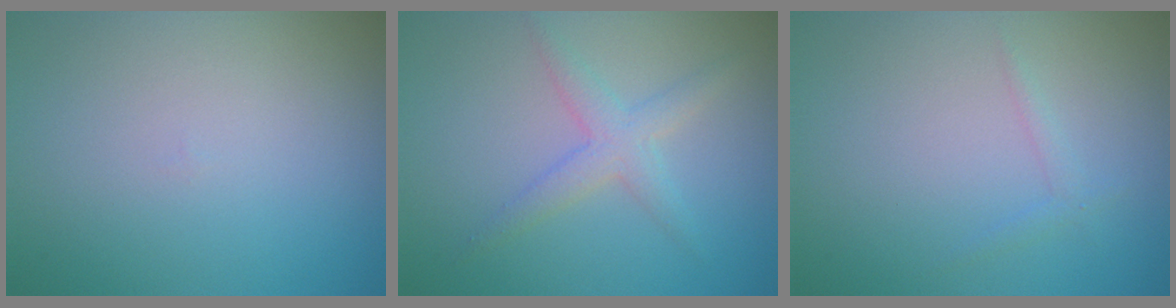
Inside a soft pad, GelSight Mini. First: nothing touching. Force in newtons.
{"total": 2.5, "press": 2.5, "slide": 0.1}
{"total": 0.9, "press": 0.9, "slide": 0.1}